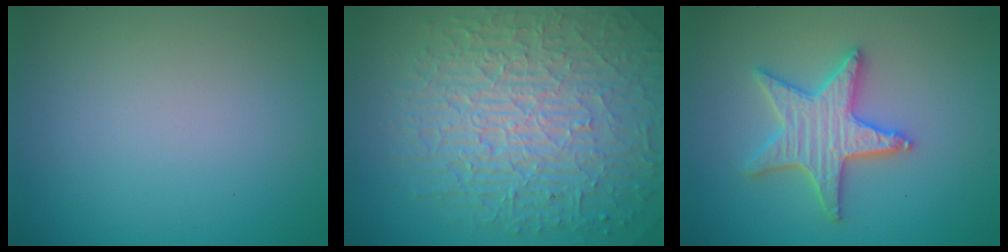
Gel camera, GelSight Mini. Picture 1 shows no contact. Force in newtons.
{"total": 10.2, "press": 6.7, "slide": 7.8}
{"total": 5.1, "press": 5.0, "slide": 0.9}